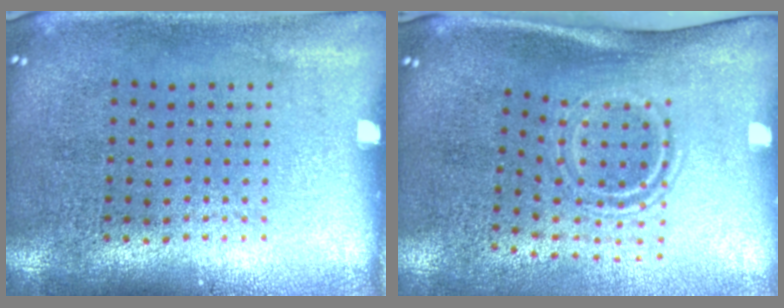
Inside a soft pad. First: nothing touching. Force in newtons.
{"total": 1.9, "press": 1.1, "slide": 1.5}